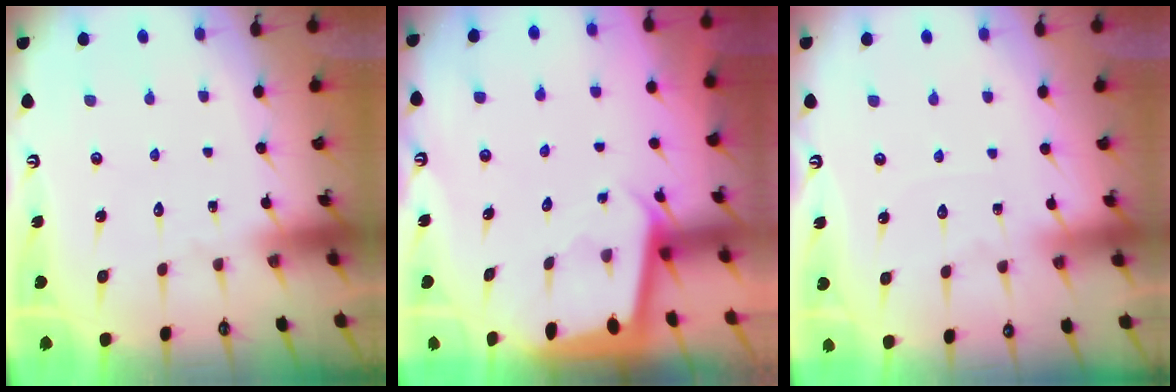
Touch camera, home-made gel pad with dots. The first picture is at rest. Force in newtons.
{"total": 1.9, "press": 1.9, "slide": 0.1}
{"total": 3.0, "press": 2.9, "slide": 0.4}